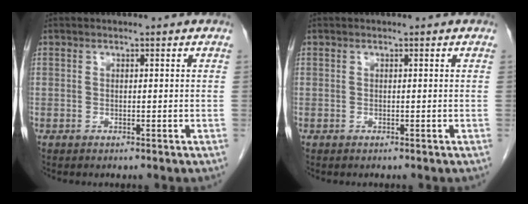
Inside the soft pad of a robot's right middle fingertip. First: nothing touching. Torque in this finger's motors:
{"motor_torque": [-0.03, -0.16, 0.01, -0.01]}